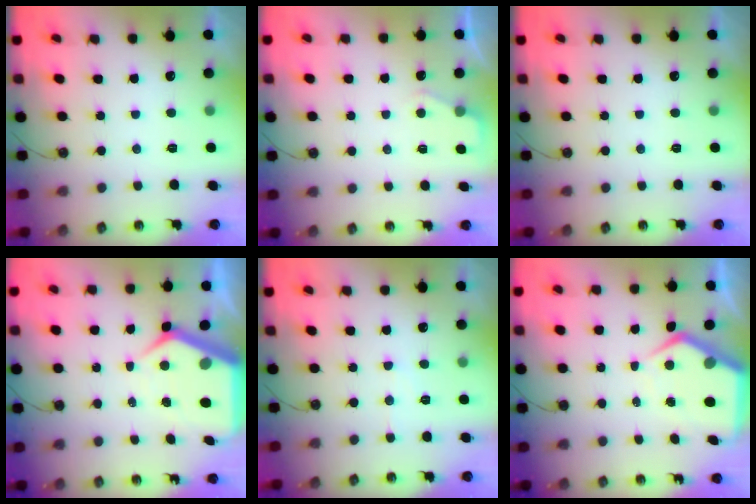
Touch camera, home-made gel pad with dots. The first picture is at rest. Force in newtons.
{"total": 2.8, "press": 2.7, "slide": 0.5}
{"total": 0.0}
{"total": 9.1, "press": 9.0, "slide": 0.8}
{"total": 6.1, "press": 6.1, "slide": 0.8}
{"total": 7.7, "press": 7.7, "slide": 0.8}